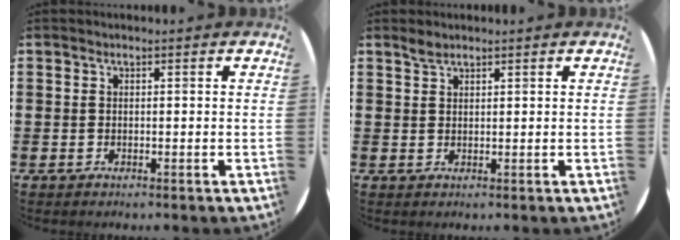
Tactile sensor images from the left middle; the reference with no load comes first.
{"total": 1.4, "force": [1.3, 0.4, 0.4], "torque": [-0.008, 0.004, 0.024]}